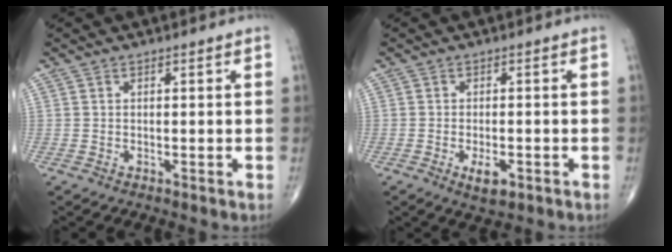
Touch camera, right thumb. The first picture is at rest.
{"total": 3.8, "force": [-1.6, 1.7, 3.1], "torque": [-0.049, -0.002, -0.020]}